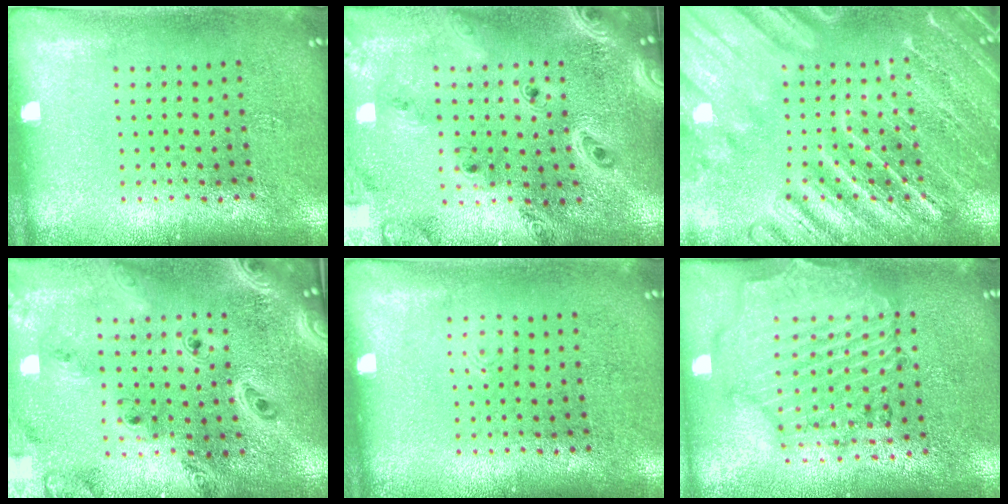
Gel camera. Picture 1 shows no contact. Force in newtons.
{"total": 2.5, "press": 2.2, "slide": 1.2}
{"total": 5.7, "press": 5.6, "slide": 0.8}
{"total": 2.8, "press": 2.4, "slide": 1.4}
{"total": 0.5, "press": 0.5, "slide": 0.1}
{"total": 1.6, "press": 1.5, "slide": 0.3}